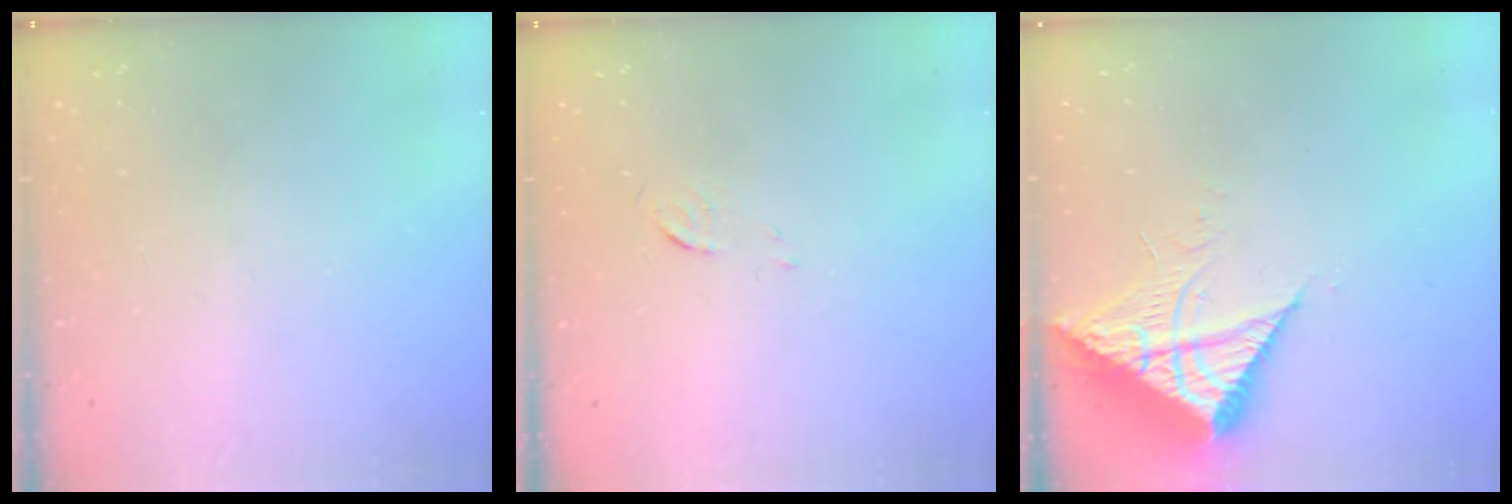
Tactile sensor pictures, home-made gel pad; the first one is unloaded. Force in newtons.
{"total": 3.3, "press": 3.3, "slide": 0.4}
{"total": 9.4, "press": 9.4, "slide": 1.0}